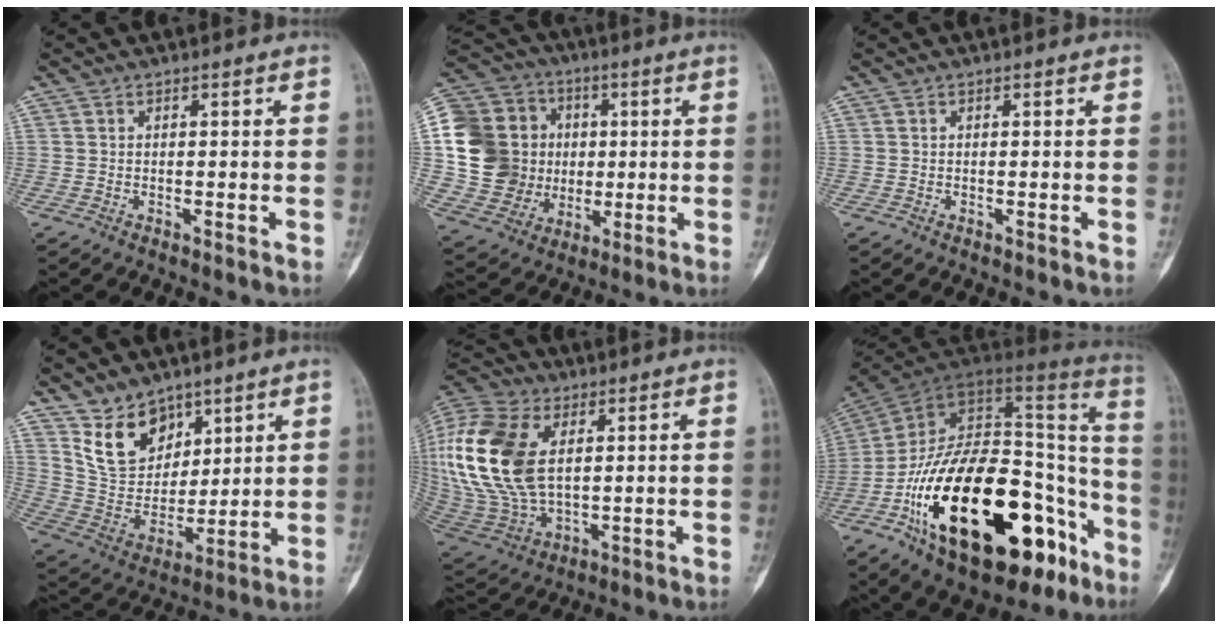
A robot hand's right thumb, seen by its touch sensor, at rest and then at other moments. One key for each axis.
{"total": 22.4, "fx": 2.1, "fy": 19.9, "fz": 10.2, "tx": -0.175, "ty": 0.032, "tz": 0.055}
{"total": 0.0}
{"total": 12.4, "fx": 8.3, "fy": 7.9, "fz": 4.8, "tx": -0.054, "ty": -0.056, "tz": 0.172}
{"total": 26.3, "fx": 5.5, "fy": 16.1, "fz": 20.1, "tx": -0.460, "ty": -0.007, "tz": 0.109}
{"total": 40.1, "fx": -16.8, "fy": 19.5, "fz": 30.7, "tx": -0.448, "ty": 0.067, "tz": -0.259}